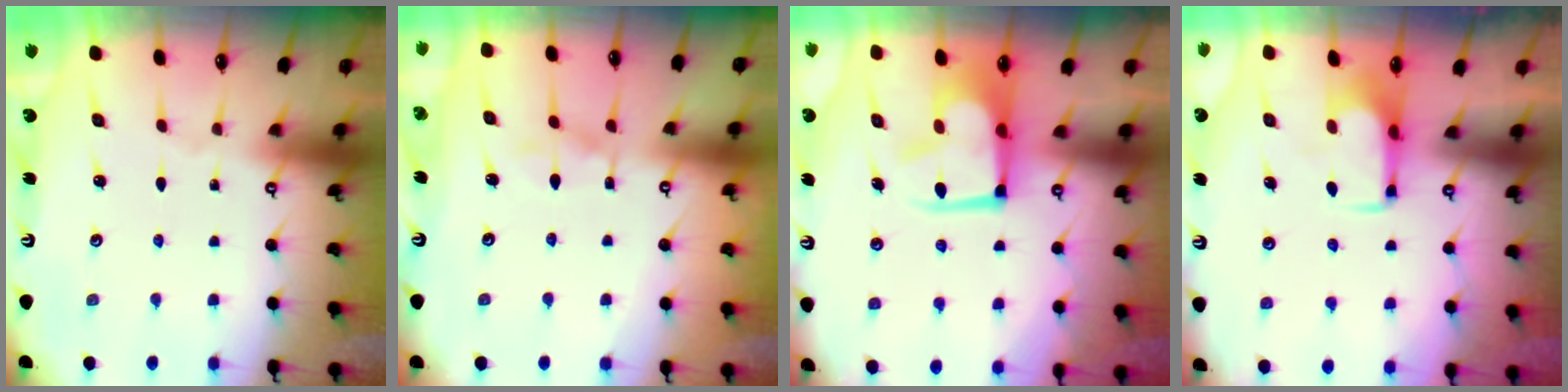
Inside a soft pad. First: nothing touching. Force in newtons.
{"total": 6.7, "press": 6.7, "slide": 0.4}
{"total": 6.1, "press": 6.0, "slide": 1.0}
{"total": 1.6, "press": 1.5, "slide": 0.6}